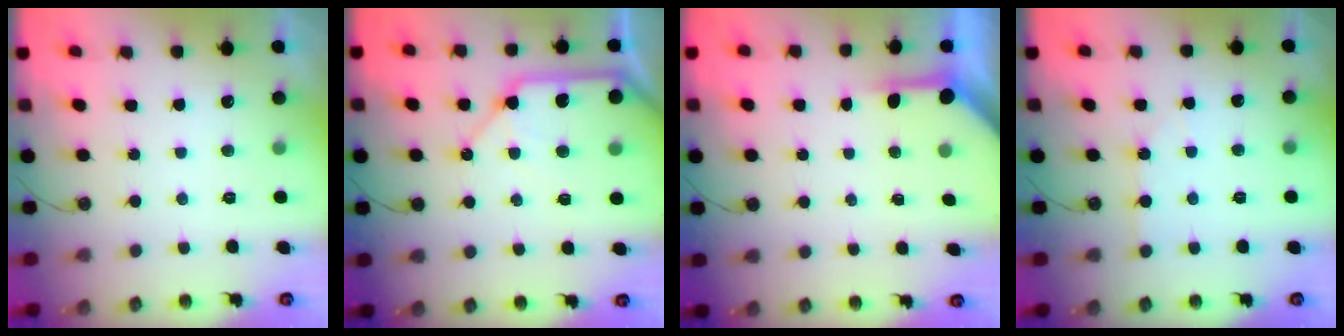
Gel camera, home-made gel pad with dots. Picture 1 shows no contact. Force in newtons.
{"total": 12.3, "press": 12.3, "slide": 1.4}
{"total": 3.9, "press": 3.9, "slide": 0.5}
{"total": 3.3, "press": 3.3, "slide": 0.6}